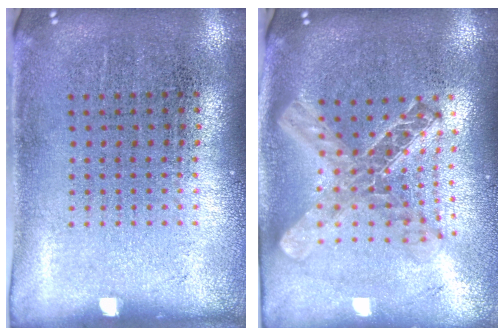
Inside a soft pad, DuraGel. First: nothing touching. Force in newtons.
{"total": 2.1, "press": 1.7, "slide": 1.3}